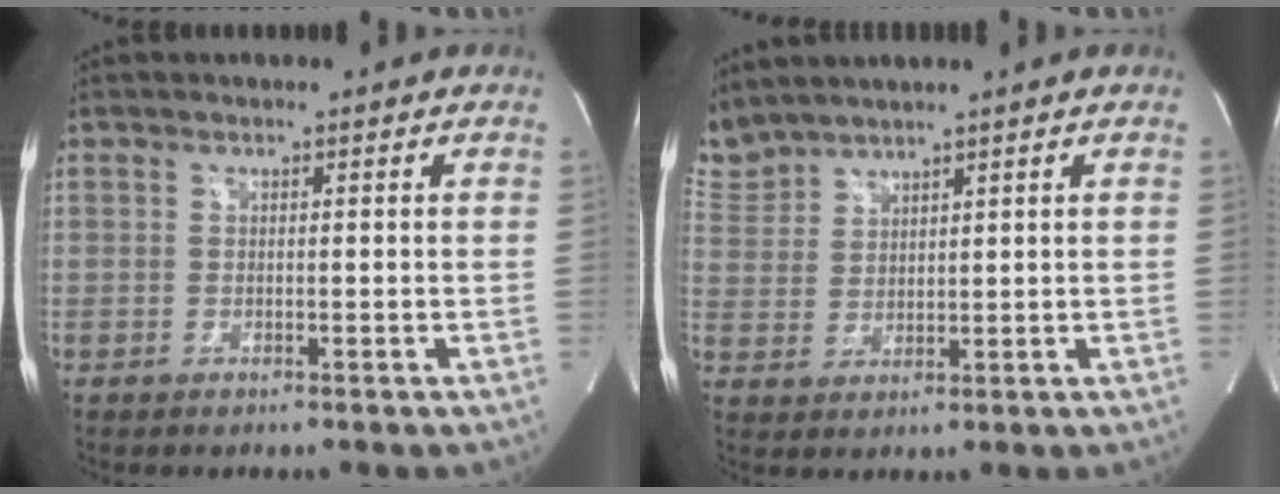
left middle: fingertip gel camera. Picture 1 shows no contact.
{"total": 5.8, "force": [5.7, 0.8, 0.7], "torque": [-0.035, 0.018, 0.128]}